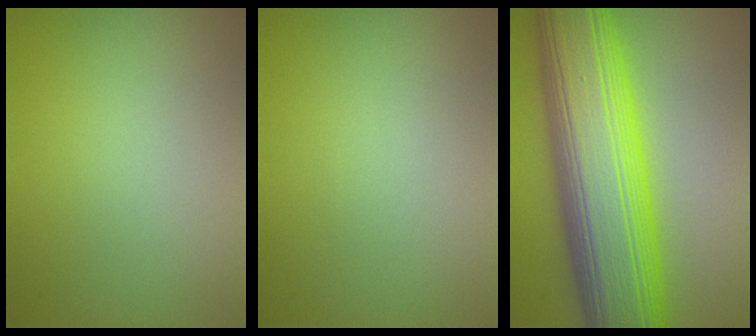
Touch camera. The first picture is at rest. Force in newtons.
{"total": 0.0}
{"total": 14.4, "press": 14.4, "slide": 0.1}